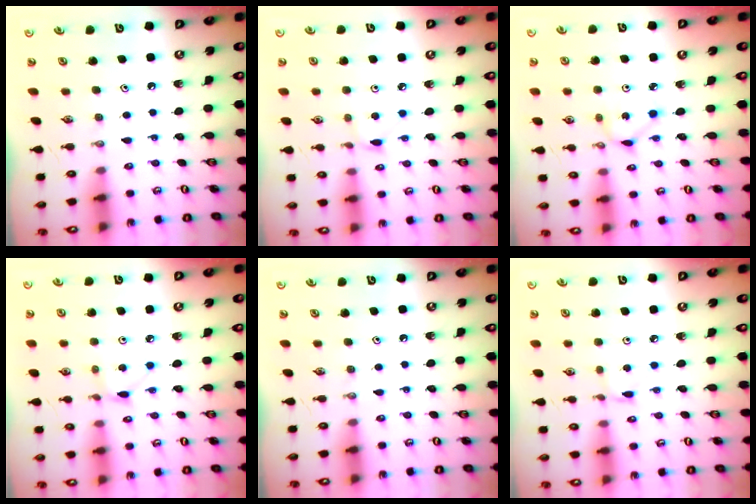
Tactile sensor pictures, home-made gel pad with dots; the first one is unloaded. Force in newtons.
{"total": 3.0, "press": 3.0, "slide": 0.5}
{"total": 2.0, "press": 2.0, "slide": 0.1}
{"total": 3.5, "press": 3.5, "slide": 0.4}
{"total": 0.0}
{"total": 1.6, "press": 1.6, "slide": 0.2}